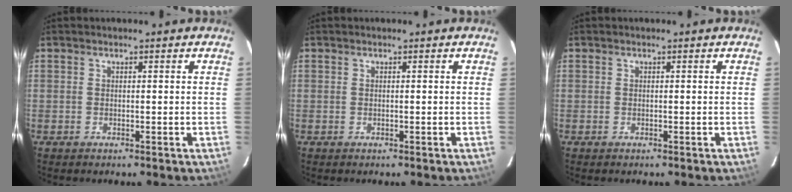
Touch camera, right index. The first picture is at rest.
{"total": 0.0}
{"total": 0.0}